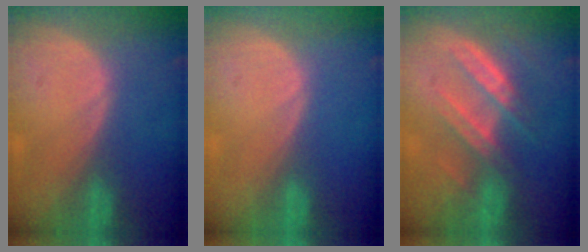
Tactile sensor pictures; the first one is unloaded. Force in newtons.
{"total": 0.0}
{"total": 6.8, "press": 6.7, "slide": 1.0}